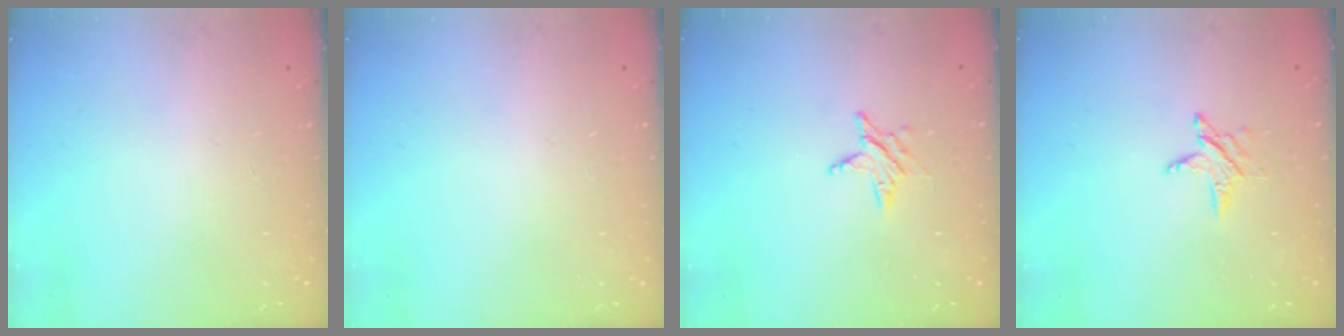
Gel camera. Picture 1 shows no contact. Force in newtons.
{"total": 0.0}
{"total": 4.7, "press": 4.6, "slide": 0.6}
{"total": 4.5, "press": 4.5, "slide": 0.4}